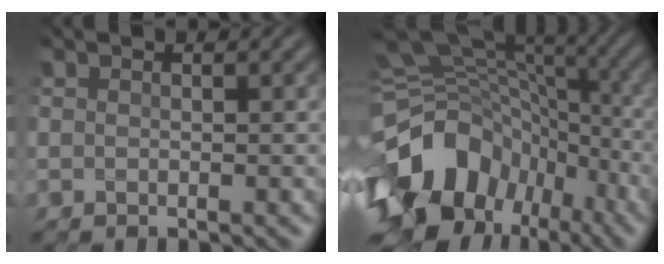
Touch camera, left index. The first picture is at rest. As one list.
[{"total": 16.3, "force": [-7.7, 11.5, 8.6], "torque": [-0.186, 0.004, -0.117]}]